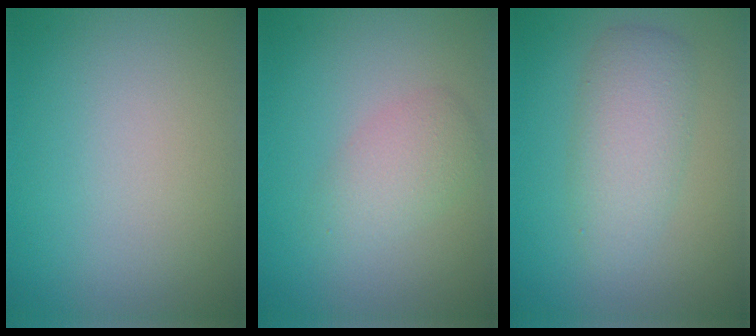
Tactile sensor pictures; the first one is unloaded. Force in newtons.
{"total": 2.5, "press": 2.5, "slide": 0.1}
{"total": 2.9, "press": 2.9, "slide": 0.2}